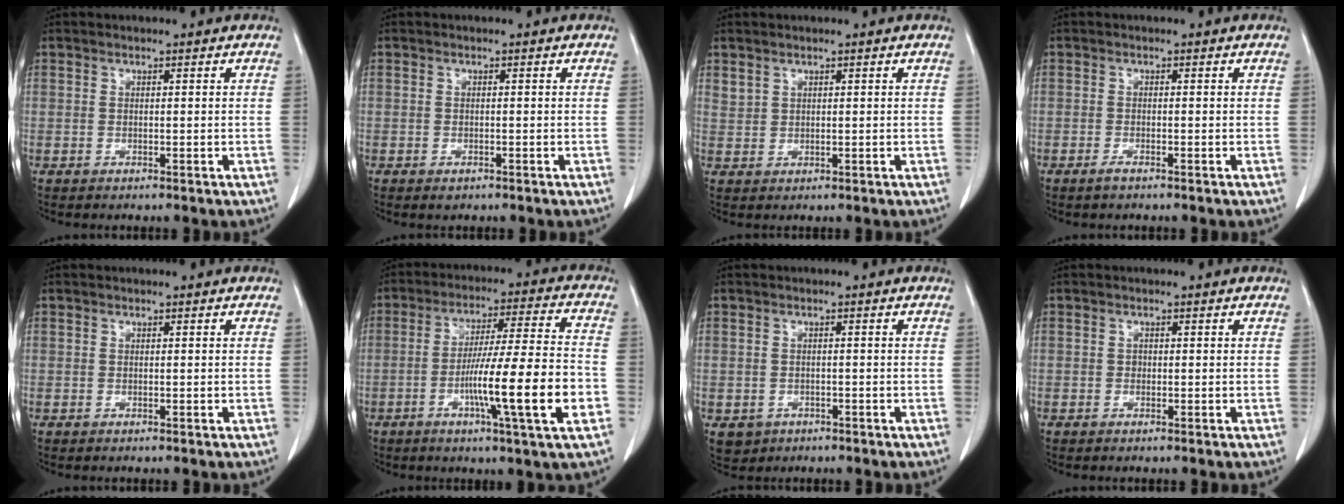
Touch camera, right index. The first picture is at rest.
{"total": 0.9, "force": [-0.6, 0.4, 0.5], "torque": [-0.010, -0.001, -0.004]}
{"total": 1.5, "force": [1.3, 0.8, 0.2], "torque": [0.002, 0.003, 0.026]}
{"total": 1.4, "force": [-1.1, 0.2, 0.9], "torque": [-0.022, -0.003, -0.020]}
{"total": 0.0}
{"total": 15.2, "force": [-4.6, -0.3, 14.5], "torque": [-0.246, -0.006, -0.076]}
{"total": 3.1, "force": [-1.5, 2.6, 0.7], "torque": [-0.009, 0.003, -0.016]}
{"total": 0.5, "force": [0.0, 0.5, 0.2], "torque": [0.001, 0.002, -0.001]}